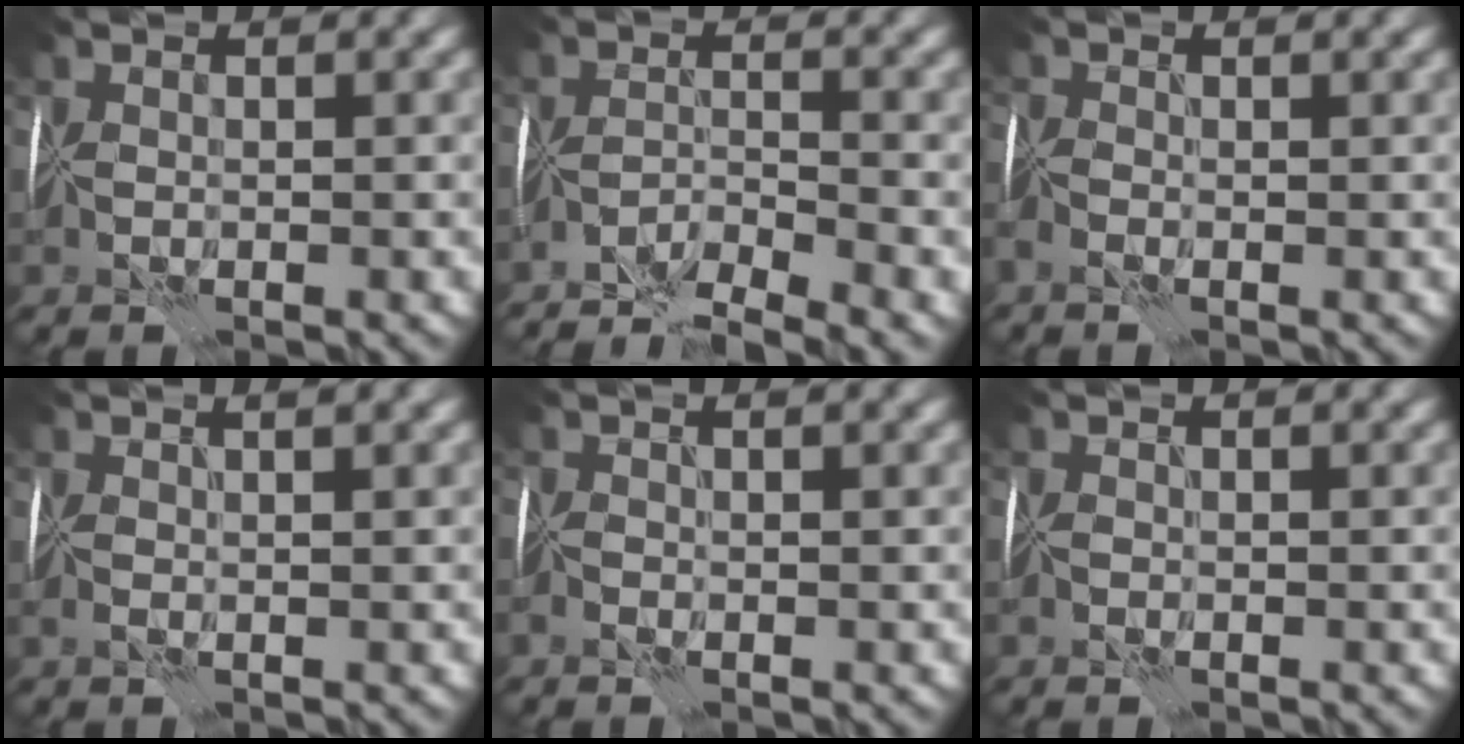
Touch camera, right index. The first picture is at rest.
{"total": 3.9, "force": [-3.6, -1.6, 0.3], "torque": [0.003, -0.006, -0.070]}
{"total": 1.8, "force": [-1.3, 0.5, 1.1], "torque": [-0.027, -0.005, -0.030]}
{"total": 1.3, "force": [0.4, -0.4, 1.2], "torque": [-0.019, 0.001, 0.007]}
{"total": 1.0, "force": [-0.7, 0.1, 0.7], "torque": [-0.012, -0.006, -0.013]}
{"total": 0.6, "force": [-0.5, 0.2, 0.3], "torque": [-0.004, -0.004, -0.010]}